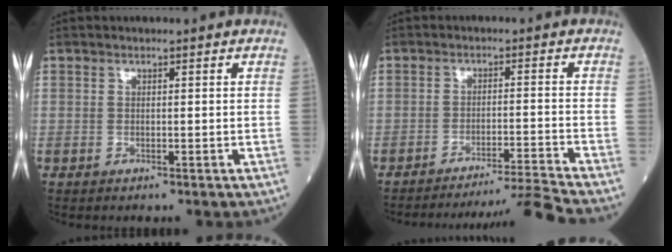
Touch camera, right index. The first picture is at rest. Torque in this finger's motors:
{"motor_torque": [-0.25, -0.42, 0.09, 0.07]}